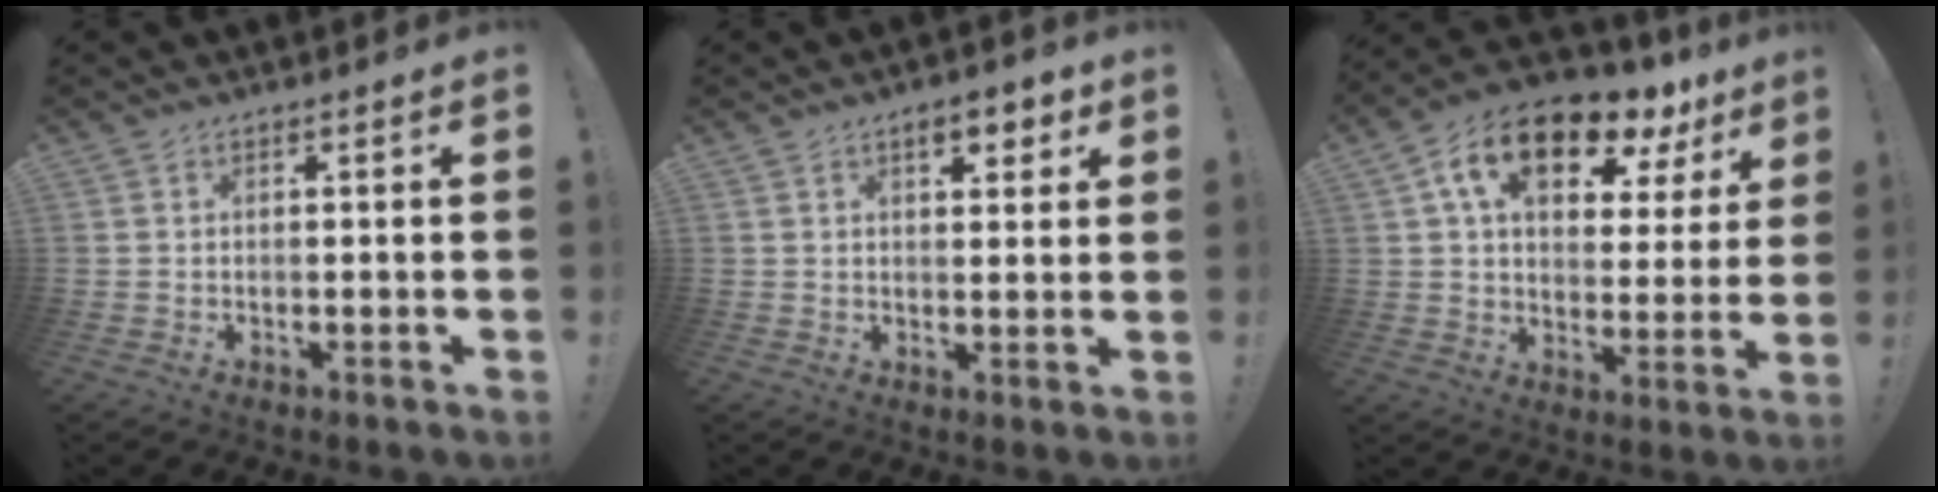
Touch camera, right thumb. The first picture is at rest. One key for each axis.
{"total": 5.5, "fx": 3.1, "fy": 2.6, "fz": 3.7, "tx": -0.046, "ty": -0.009, "tz": 0.050}
{"total": 16.5, "fx": 9.3, "fy": 8.7, "fz": 10.4, "tx": -0.175, "ty": -0.043, "tz": 0.163}